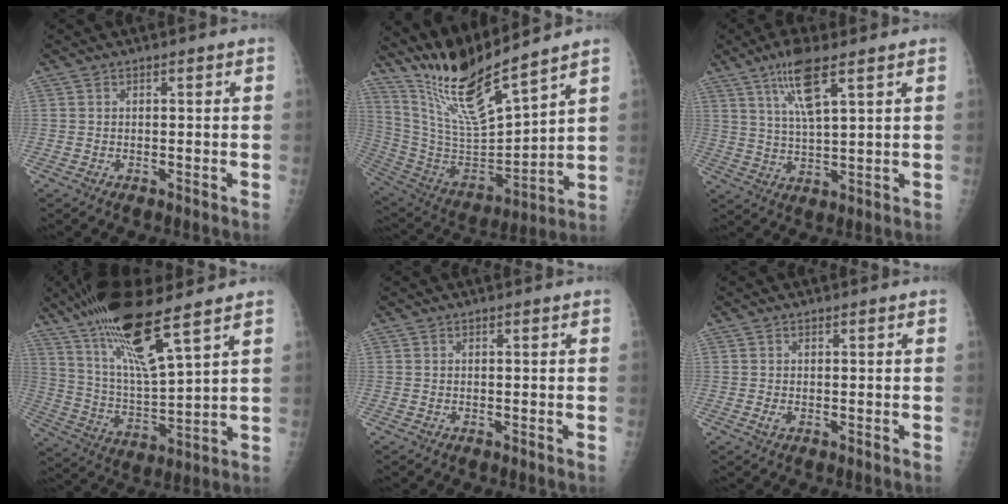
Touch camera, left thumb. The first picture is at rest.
{"total": 16.3, "force": [14.0, 0.7, 8.2], "torque": [-0.144, -0.081, 0.285]}
{"total": 8.5, "force": [4.8, 1.7, 6.8], "torque": [-0.134, -0.022, 0.096]}
{"total": 16.9, "force": [11.4, 2.6, 12.2], "torque": [-0.221, -0.054, 0.224]}
{"total": 0.0}
{"total": 1.1, "force": [-0.1, 0.7, 0.8], "torque": [-0.018, -0.003, -0.004]}